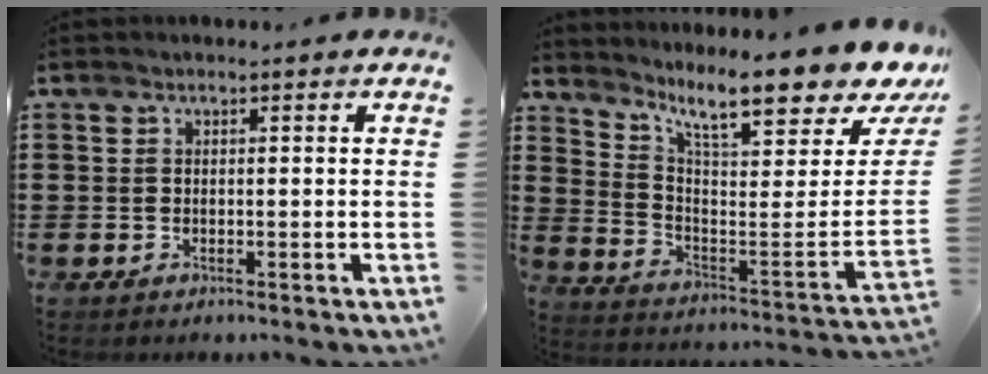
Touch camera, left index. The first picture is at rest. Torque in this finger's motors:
{"motor_torque": [0.85, 0.12, 0.39, 0.14]}